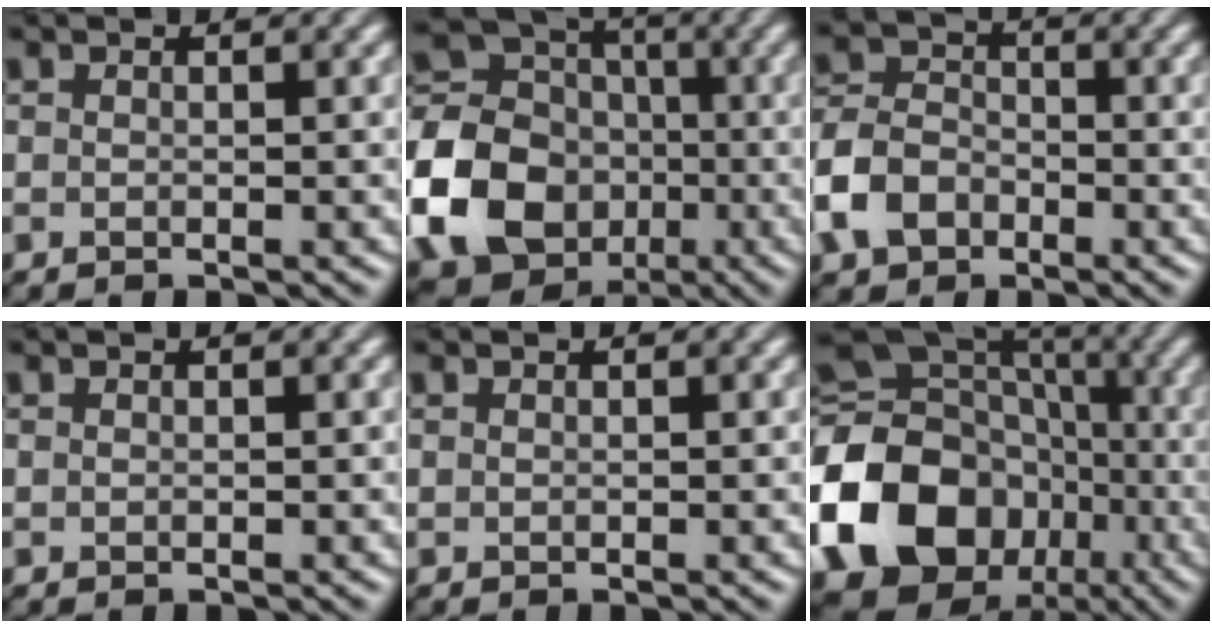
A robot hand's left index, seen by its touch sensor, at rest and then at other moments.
{"total": 17.5, "force": [-4.8, 14.9, 7.8], "torque": [-0.188, -0.025, -0.115]}
{"total": 5.0, "force": [-2.3, 3.8, 2.4], "torque": [-0.052, 0.008, -0.057]}
{"total": 0.0}
{"total": 0.0}
{"total": 22.3, "force": [-6.2, 18.8, 10.2], "torque": [-0.219, -0.022, -0.127]}